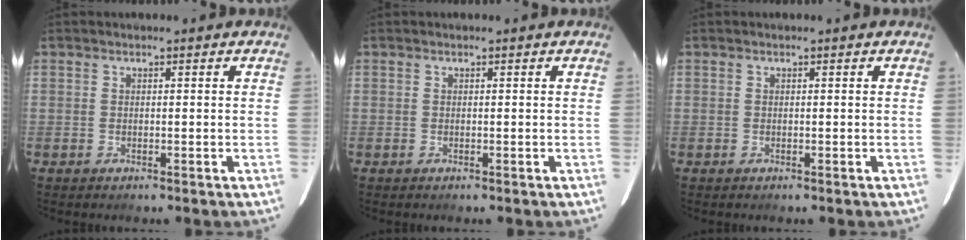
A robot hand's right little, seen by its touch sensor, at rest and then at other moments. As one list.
[{"total": 0.0}, {"total": 0.0}]